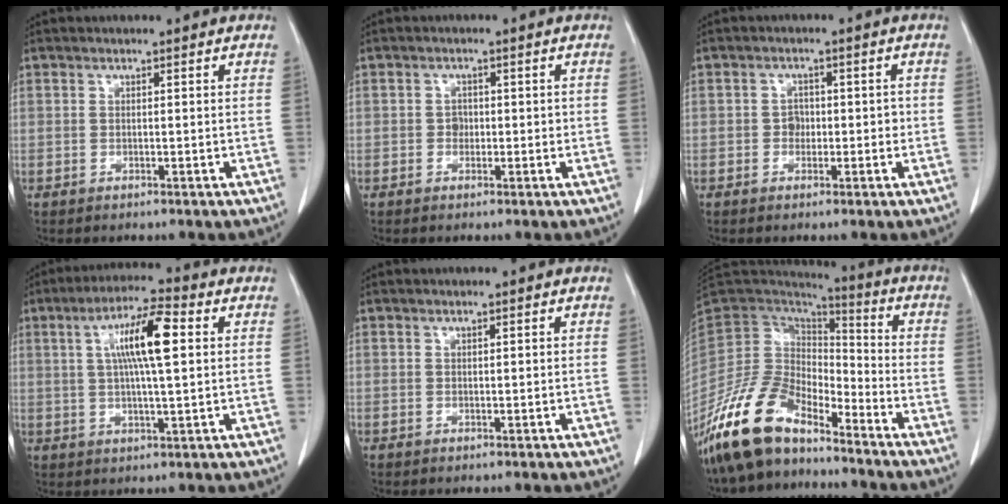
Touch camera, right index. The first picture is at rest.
{"total": 1.7, "force": [-0.2, 1.4, 0.8], "torque": [-0.010, 0.005, -0.002]}
{"total": 2.6, "force": [-0.4, 2.1, 1.4], "torque": [-0.013, 0.008, -0.007]}
{"total": 10.0, "force": [2.4, 1.3, 9.6], "torque": [-0.173, 0.014, 0.038]}
{"total": 0.0}
{"total": 14.6, "force": [-11.6, 5.8, 6.8], "torque": [-0.139, 0.025, -0.228]}